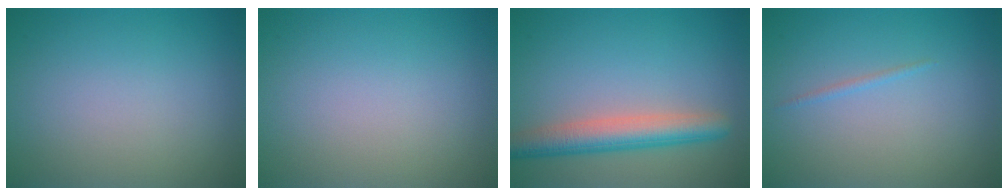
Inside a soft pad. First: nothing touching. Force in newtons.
{"total": 0.0}
{"total": 4.7, "press": 4.7, "slide": 0.3}
{"total": 0.6, "press": 0.6, "slide": 0.1}